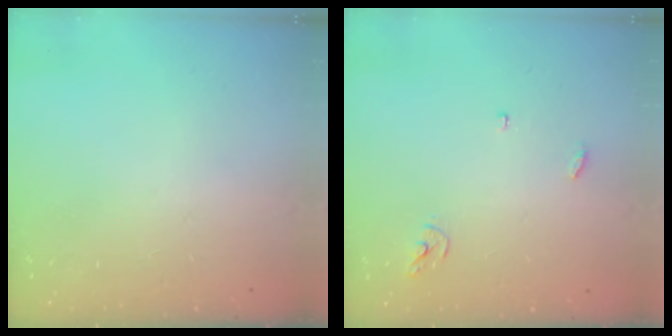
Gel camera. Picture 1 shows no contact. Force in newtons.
{"total": 3.8, "press": 3.8, "slide": 0.4}